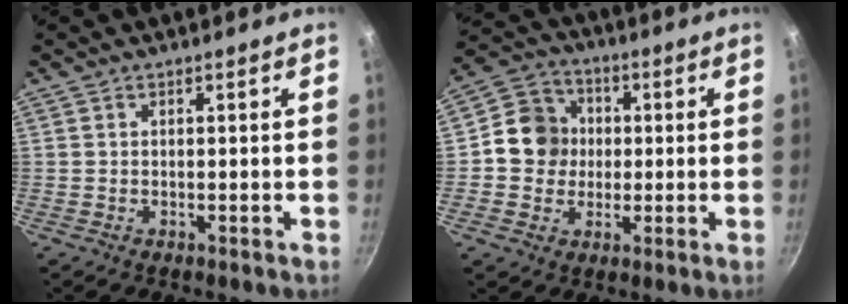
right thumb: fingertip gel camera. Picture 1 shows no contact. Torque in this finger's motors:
{"motor_torque": [1.02, 1.79, 0.72, -0.73, 0.27]}